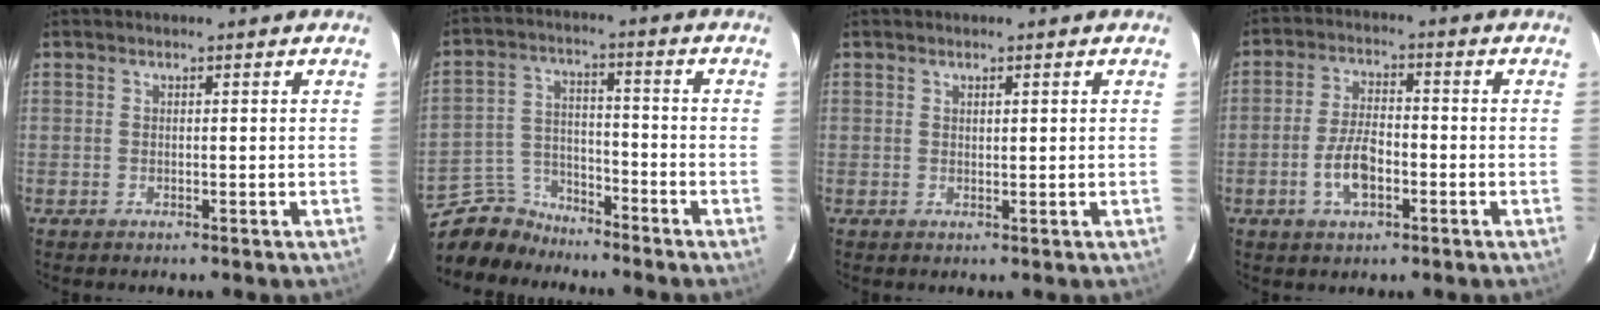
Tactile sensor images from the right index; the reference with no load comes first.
{"total": 7.9, "force": [-7.2, 3.4, 0.1], "torque": [-0.024, 0.030, -0.139]}
{"total": 0.8, "force": [0.6, 0.2, 0.6], "torque": [-0.009, 0.002, 0.011]}
{"total": 7.0, "force": [-2.6, 3.2, 5.7], "torque": [-0.116, 0.004, -0.045]}